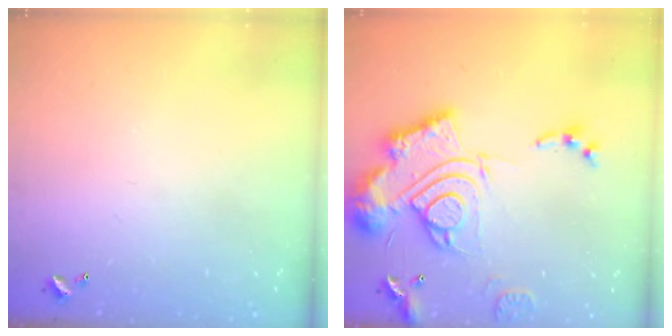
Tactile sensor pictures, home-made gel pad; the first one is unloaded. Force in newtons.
{"total": 23.3, "press": 23.1, "slide": 2.3}